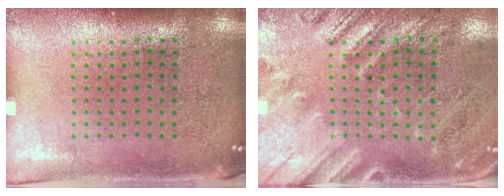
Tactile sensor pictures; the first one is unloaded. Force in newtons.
{"total": 2.4, "press": 1.9, "slide": 1.6}